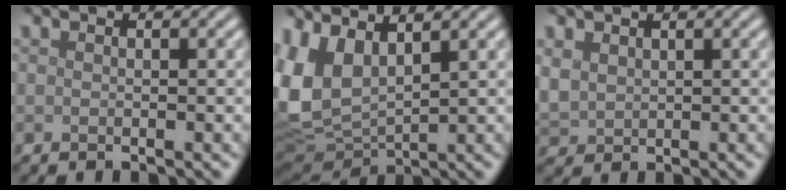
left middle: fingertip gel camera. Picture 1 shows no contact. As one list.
[{"total": 7.8, "force": [2.5, 4.6, 5.8], "torque": [-0.157, -0.001, 0.053]}, {"total": 1.9, "force": [1.1, 1.3, 0.8], "torque": [-0.024, -0.001, 0.028]}]